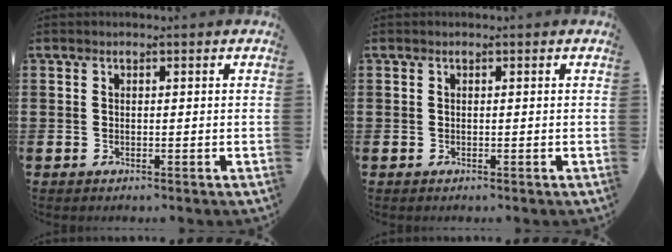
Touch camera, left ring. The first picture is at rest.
{"total": 0.0}